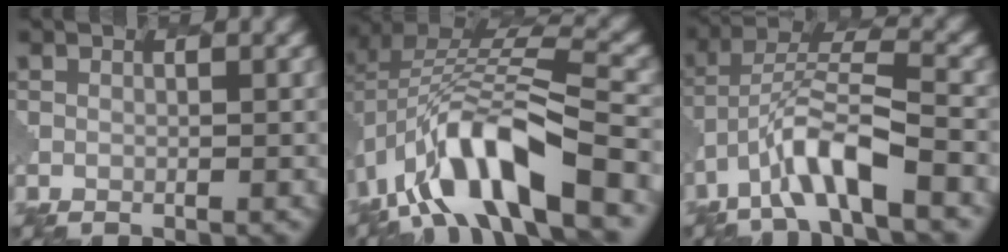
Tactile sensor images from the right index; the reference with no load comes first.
{"total": 11.5, "force": [-5.1, 4.4, 9.3], "torque": [-0.163, 0.015, -0.091]}
{"total": 7.0, "force": [-3.8, 1.7, 5.6], "torque": [-0.102, 0.011, -0.070]}